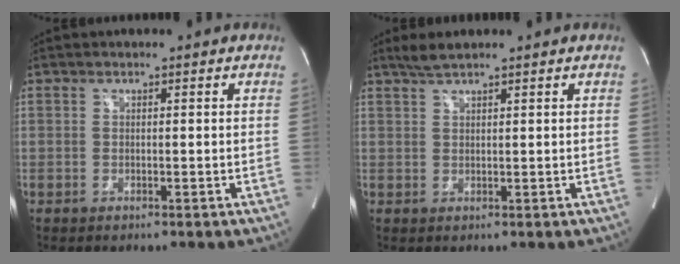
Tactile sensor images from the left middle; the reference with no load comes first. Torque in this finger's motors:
{"motor_torque": [0.17, -0.07, -0.07, 0.02]}